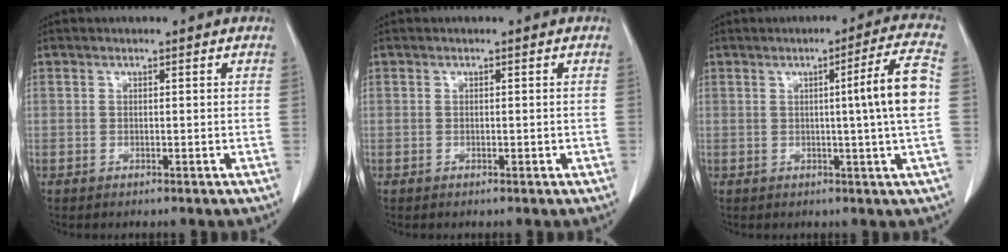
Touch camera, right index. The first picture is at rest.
{"total": 0.5, "force": [-0.1, 0.3, 0.4], "torque": [-0.006, 0.004, 0.001]}
{"total": 8.4, "force": [0.2, -1.8, 8.2], "torque": [-0.119, -0.001, 0.005]}